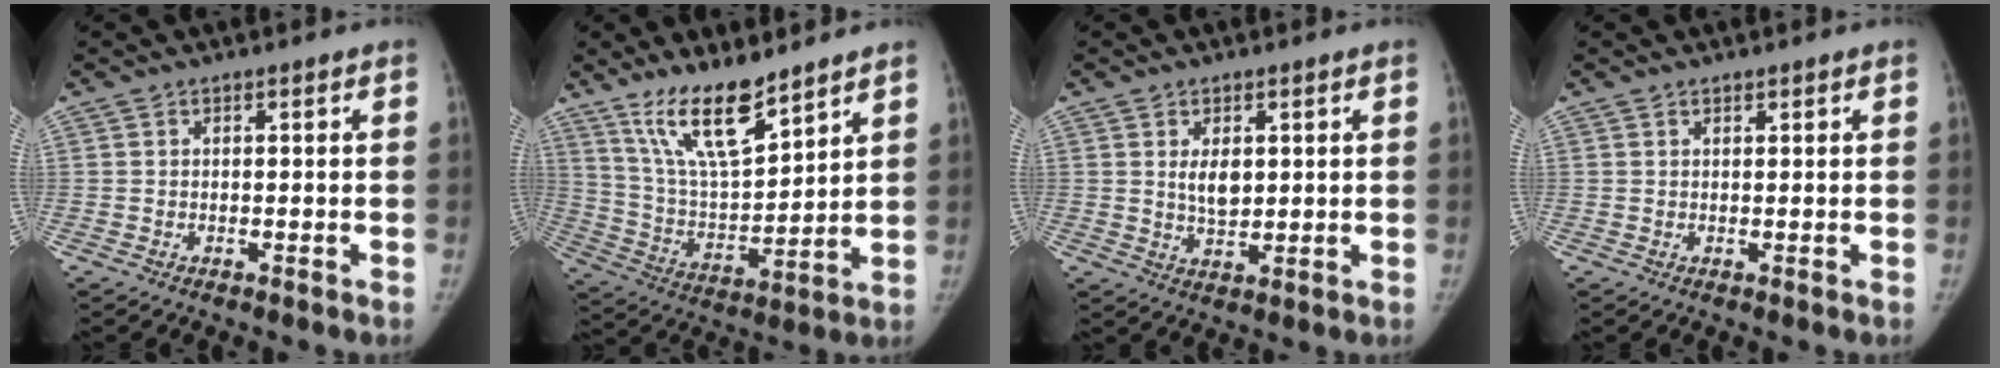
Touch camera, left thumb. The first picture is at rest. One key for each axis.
{"total": 14.7, "fx": 10.7, "fy": 4.3, "fz": 9.1, "tx": -0.139, "ty": -0.072, "tz": 0.210}
{"total": 4.6, "fx": 1.2, "fy": 2.7, "fz": 3.6, "tx": -0.045, "ty": -0.018, "tz": 0.023}
{"total": 0.6, "fx": 0.5, "fy": 0.3, "fz": 0.0, "tx": 0.003, "ty": -0.009, "tz": 0.006}